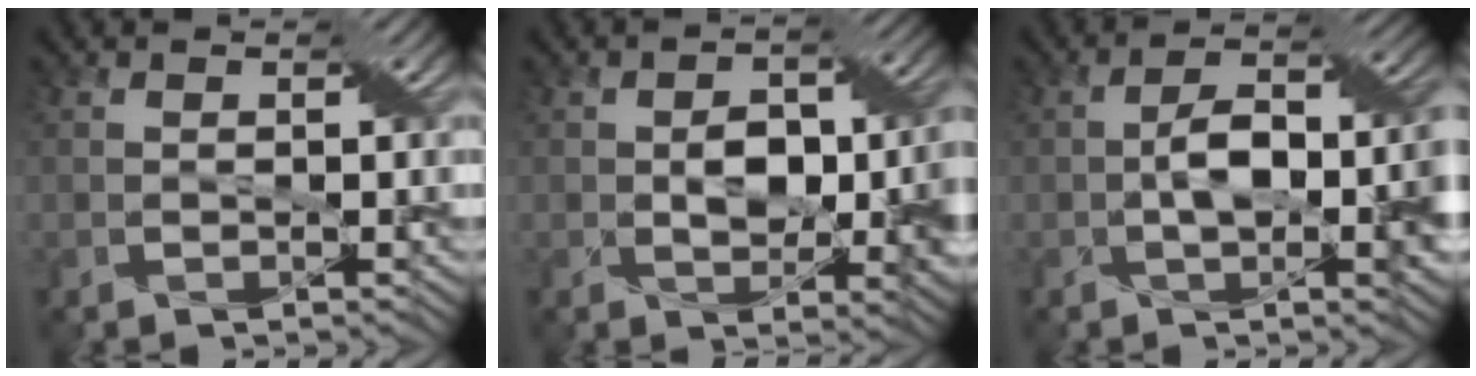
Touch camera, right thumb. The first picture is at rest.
{"total": 8.2, "force": [-0.4, 4.8, 6.7], "torque": [-0.104, -0.008, -0.002]}
{"total": 9.2, "force": [-1.0, 4.1, 8.2], "torque": [-0.138, 0.006, -0.019]}